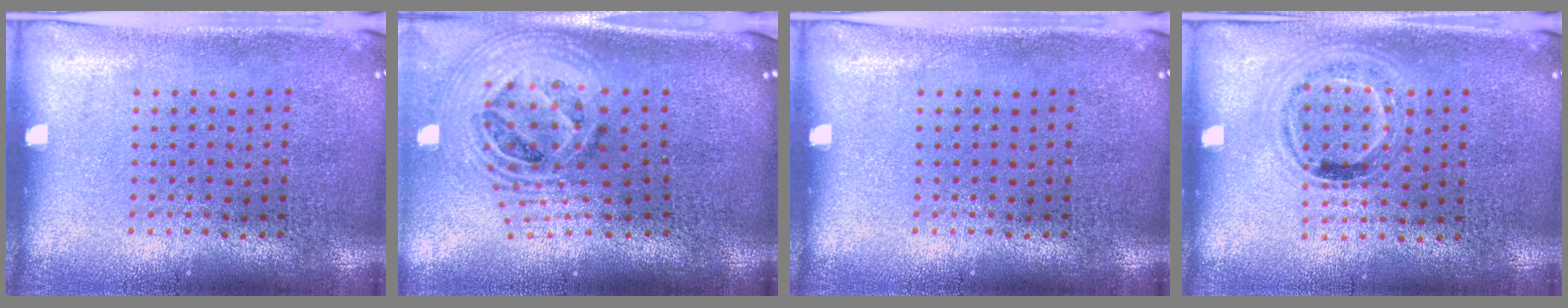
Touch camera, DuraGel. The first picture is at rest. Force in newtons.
{"total": 2.3, "press": 1.6, "slide": 1.6}
{"total": 0.0}
{"total": 1.0, "press": 0.9, "slide": 0.3}